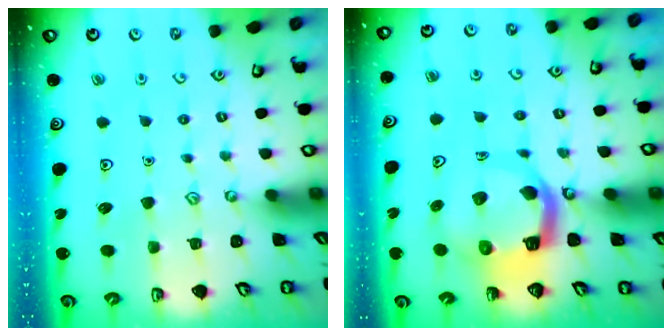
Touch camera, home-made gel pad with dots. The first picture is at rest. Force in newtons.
{"total": 9.5, "press": 9.4, "slide": 1.2}